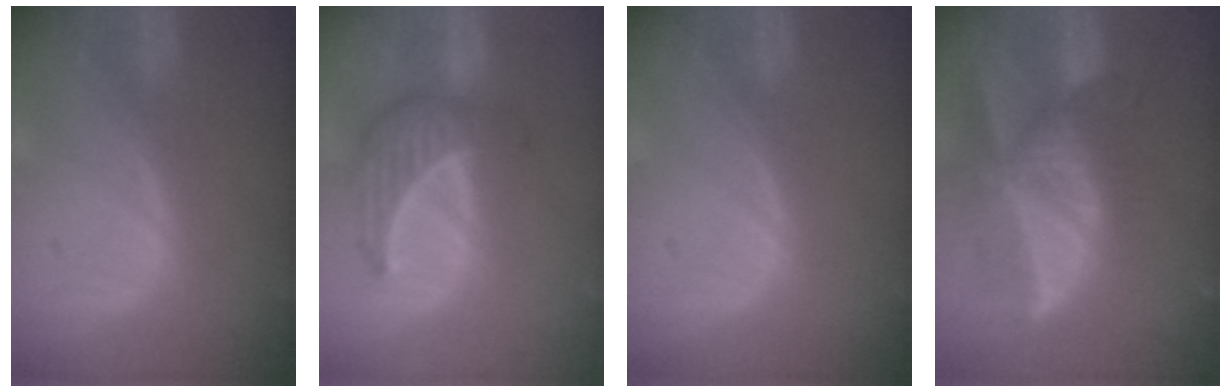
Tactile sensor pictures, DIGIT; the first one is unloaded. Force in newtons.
{"total": 6.6, "press": 6.5, "slide": 1.0}
{"total": 0.0}
{"total": 9.4, "press": 8.4, "slide": 4.2}